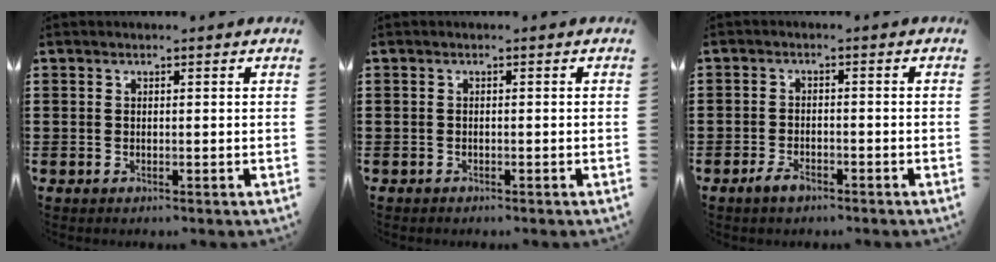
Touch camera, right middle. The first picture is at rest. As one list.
[{"total": 0.6, "force": [-0.5, 0.3, 0.0], "torque": [-0.001, 0.003, -0.013]}, {"total": 2.5, "force": [-1.8, 1.2, 1.2], "torque": [-0.029, 0.002, -0.038]}]